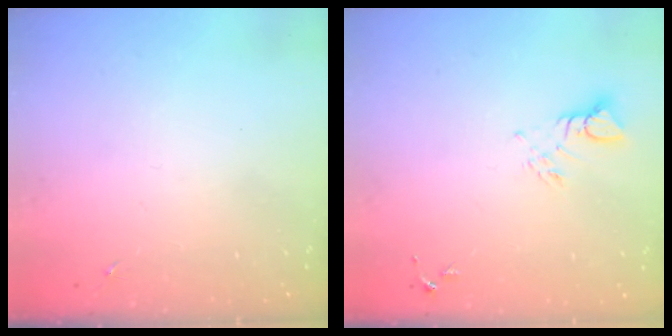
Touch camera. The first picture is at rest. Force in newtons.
{"total": 3.8, "press": 3.8, "slide": 0.3}